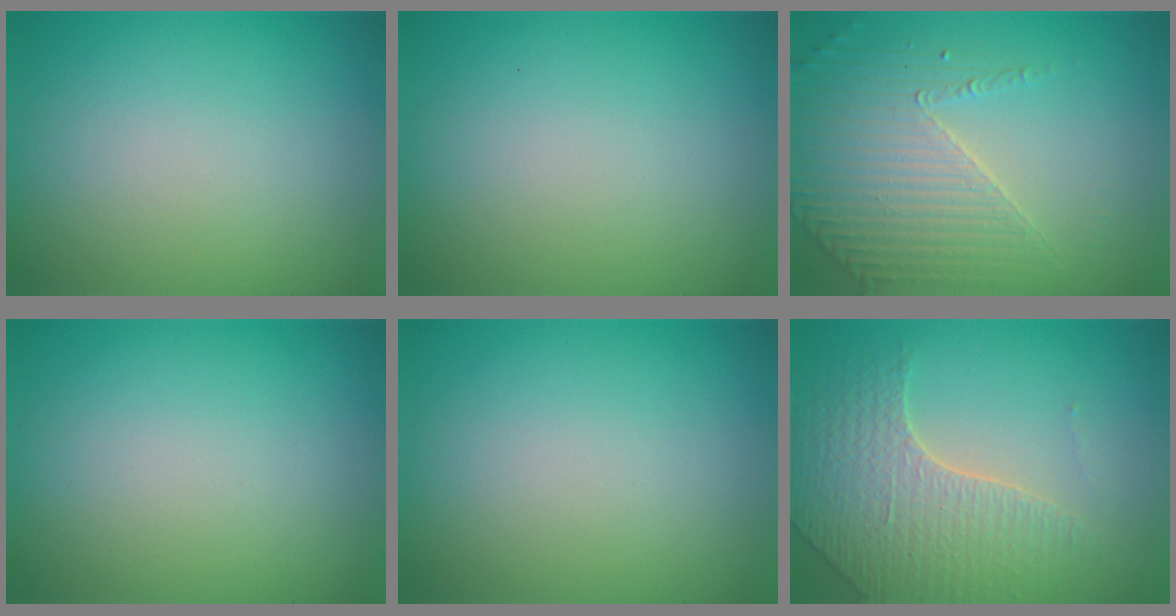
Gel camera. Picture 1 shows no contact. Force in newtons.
{"total": 0.0}
{"total": 4.0, "press": 3.6, "slide": 1.9}
{"total": 0.0}
{"total": 0.0}
{"total": 3.8, "press": 3.7, "slide": 0.8}